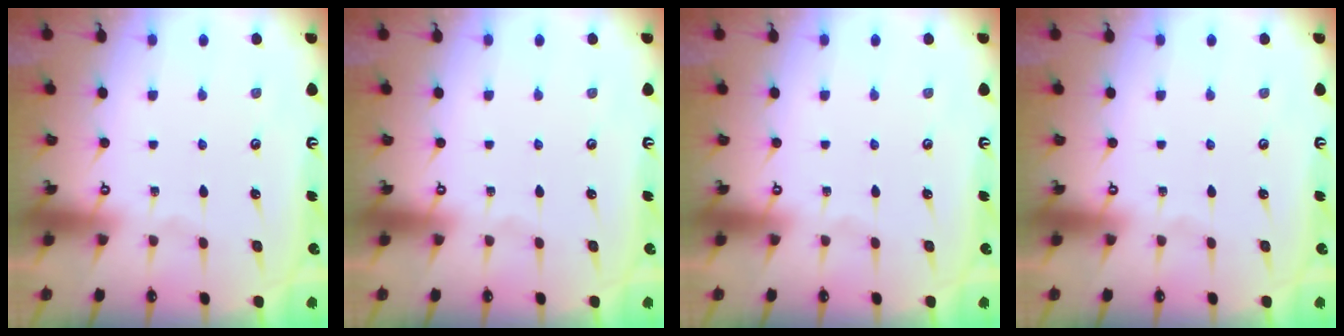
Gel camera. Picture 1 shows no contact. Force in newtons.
{"total": 0.0}
{"total": 0.0}
{"total": 0.0}